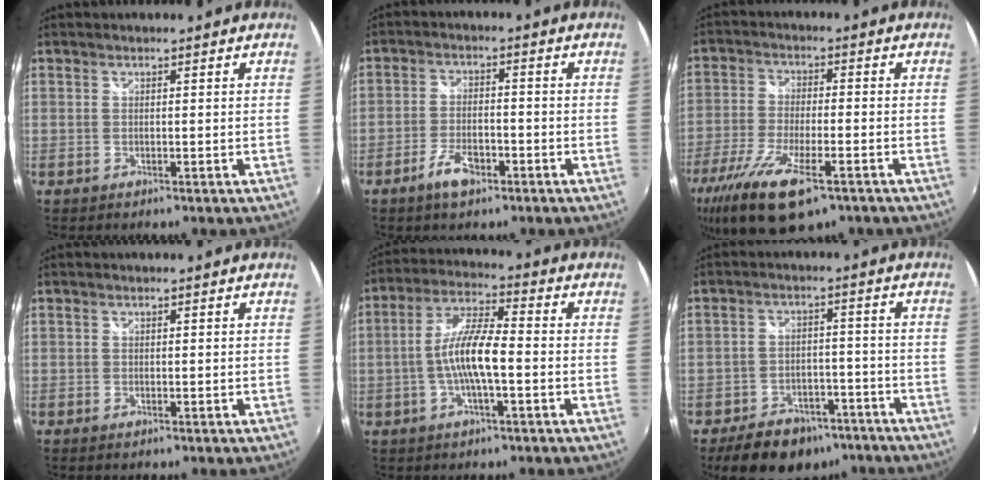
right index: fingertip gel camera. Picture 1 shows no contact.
{"total": 6.1, "force": [-3.7, 2.7, 4.1], "torque": [-0.090, -0.003, -0.064]}
{"total": 16.0, "force": [-9.7, 5.3, 11.5], "torque": [-0.245, -0.053, -0.174]}
{"total": 0.7, "force": [-0.5, 0.5, 0.2], "torque": [-0.004, -0.004, -0.011]}
{"total": 9.6, "force": [-2.1, 1.9, 9.1], "torque": [-0.188, 0.007, -0.041]}
{"total": 14.1, "force": [-10.2, 8.1, 5.3], "torque": [-0.123, 0.017, -0.130]}